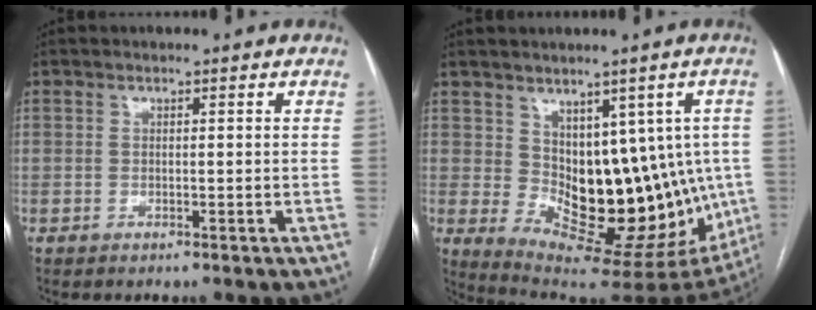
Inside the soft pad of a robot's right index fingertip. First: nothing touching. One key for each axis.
{"total": 16.4, "fx": 0.3, "fy": 8.5, "fz": 14.1, "tx": -0.171, "ty": 0.006, "tz": 0.030}